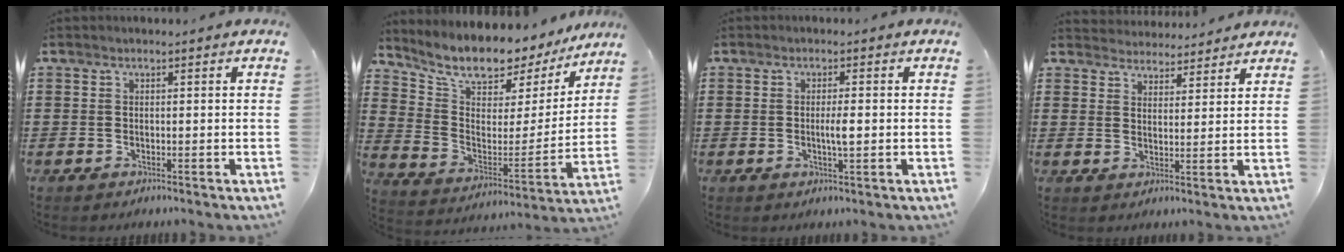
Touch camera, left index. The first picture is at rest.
{"total": 8.7, "force": [8.0, 2.5, 2.2], "torque": [-0.067, -0.070, 0.131]}
{"total": 2.7, "force": [-0.2, 0.4, 2.7], "torque": [-0.049, -0.004, -0.004]}
{"total": 3.6, "force": [3.5, 0.5, -0.3], "torque": [-0.008, -0.015, 0.065]}